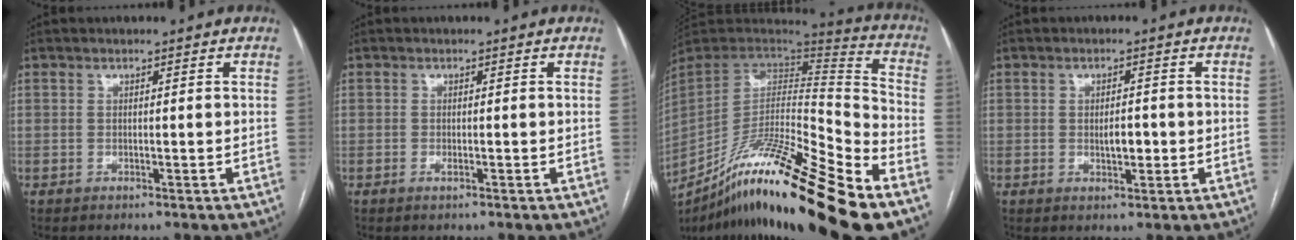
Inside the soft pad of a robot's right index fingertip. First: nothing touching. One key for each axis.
{"total": 0.7, "fx": -0.4, "fy": 0.1, "fz": 0.5, "tx": -0.010, "ty": -0.001, "tz": -0.006}
{"total": 26.0, "fx": -18.0, "fy": 0.9, "fz": 18.7, "tx": -0.287, "ty": -0.031, "tz": -0.323}
{"total": 2.8, "fx": -0.3, "fy": 1.1, "fz": 2.5, "tx": -0.042, "ty": 0.001, "tz": -0.002}